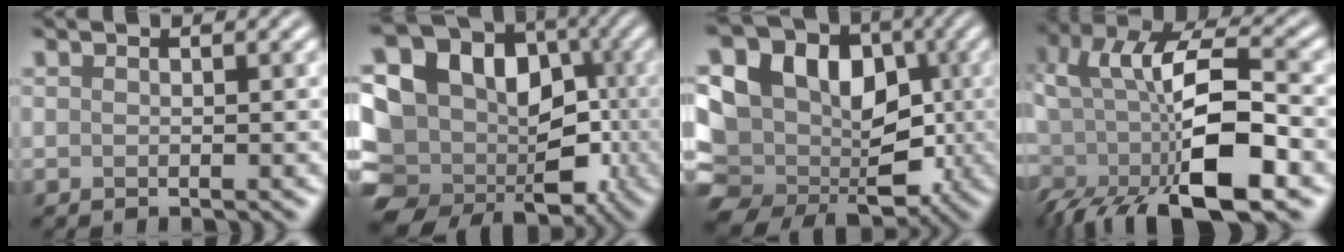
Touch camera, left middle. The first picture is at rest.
{"total": 22.5, "force": [-5.1, 19.2, 10.6], "torque": [-0.165, 0.007, -0.106]}
{"total": 19.1, "force": [-1.2, 16.0, 10.4], "torque": [-0.184, 0.025, -0.036]}
{"total": 12.8, "force": [-3.9, 4.8, 11.2], "torque": [-0.216, -0.012, -0.071]}